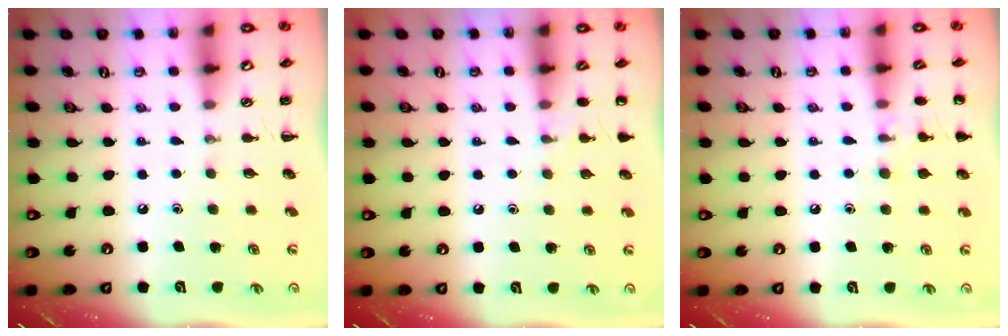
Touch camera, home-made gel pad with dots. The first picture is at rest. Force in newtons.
{"total": 5.6, "press": 5.2, "slide": 1.9}
{"total": 8.1, "press": 7.8, "slide": 2.3}